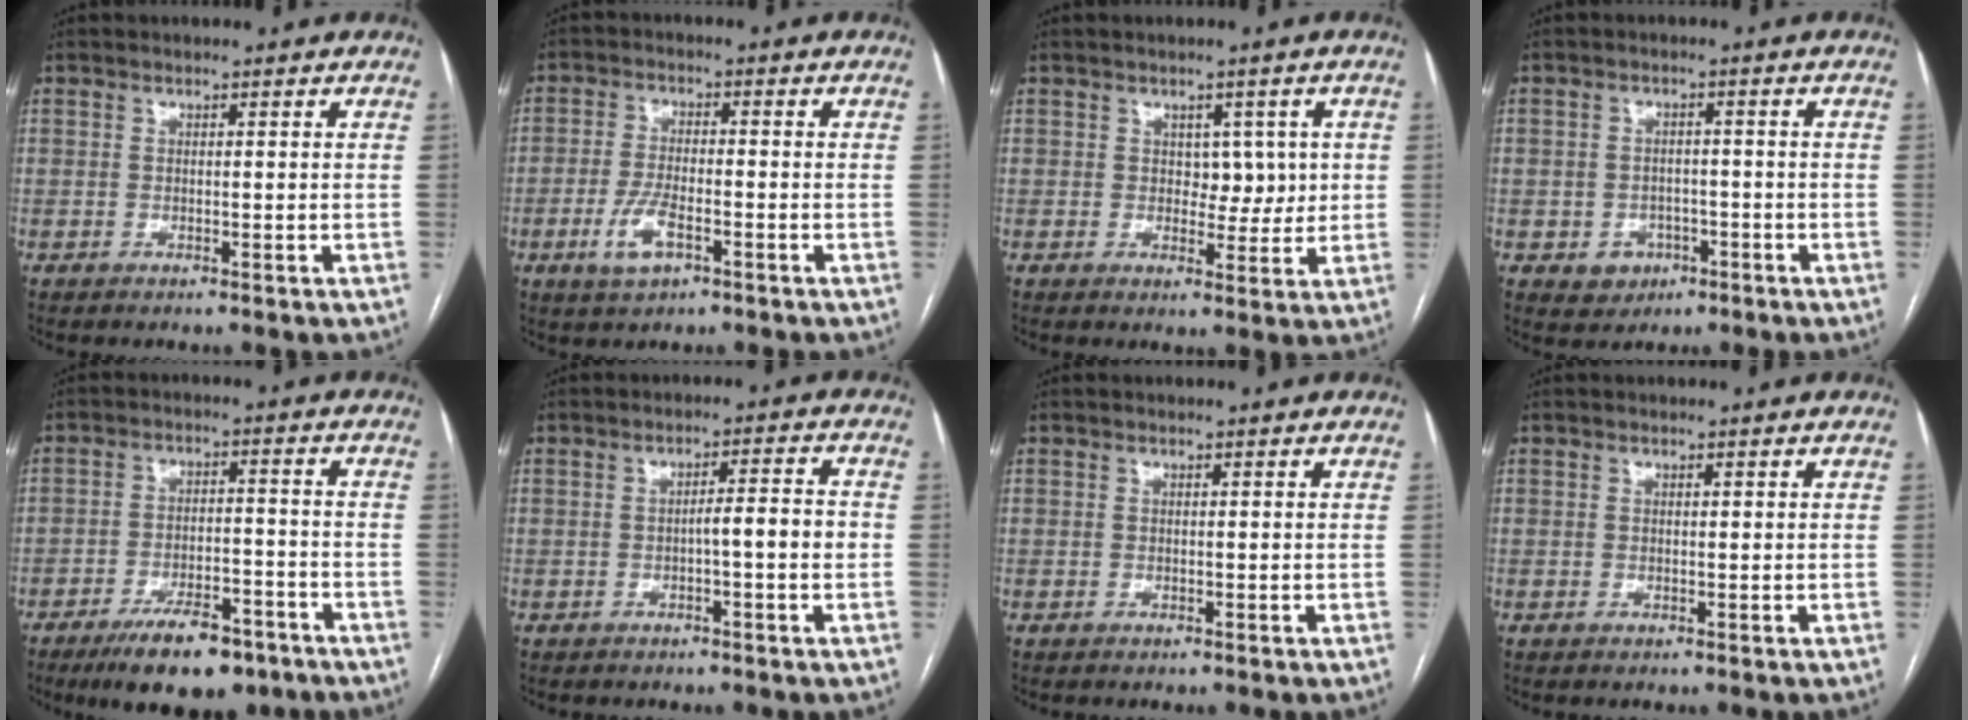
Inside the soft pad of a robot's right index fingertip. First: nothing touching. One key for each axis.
{"total": 5.7, "fx": -2.6, "fy": 2.1, "fz": 4.6, "tx": -0.095, "ty": -0.004, "tz": -0.045}
{"total": 4.0, "fx": 0.8, "fy": 2.8, "fz": 2.8, "tx": -0.026, "ty": 0.005, "tz": 0.016}
{"total": 4.3, "fx": -1.8, "fy": 3.8, "fz": 1.2, "tx": -0.007, "ty": 0.009, "tz": -0.017}
{"total": 11.2, "fx": -7.9, "fy": 4.0, "fz": 6.7, "tx": -0.104, "ty": -0.001, "tz": -0.126}
{"total": 4.3, "fx": -0.9, "fy": 0.3, "fz": 4.1, "tx": -0.059, "ty": 0.013, "tz": -0.014}
{"total": 0.0}
{"total": 0.0}